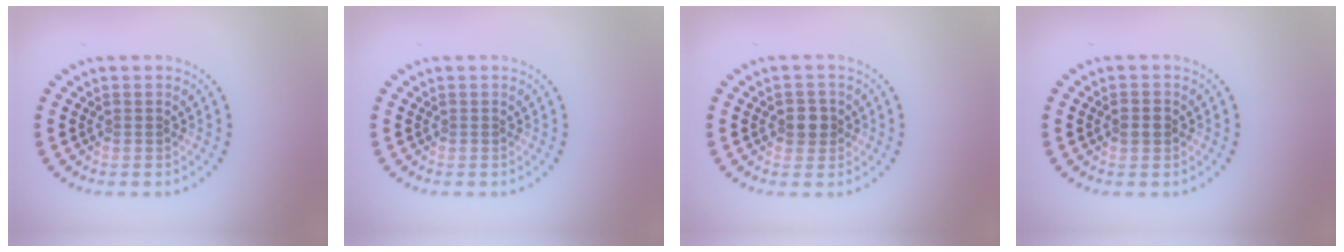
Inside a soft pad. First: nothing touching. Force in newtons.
{"total": 0.0}
{"total": 1.9, "press": 1.8, "slide": 0.7}
{"total": 1.4, "press": 1.4, "slide": 0.2}